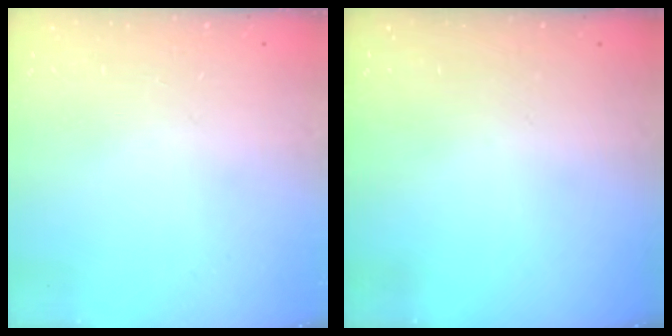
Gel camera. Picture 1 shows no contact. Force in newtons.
{"total": 0.0}